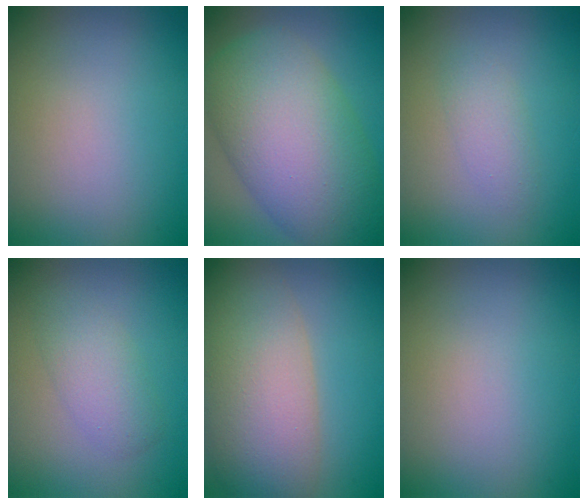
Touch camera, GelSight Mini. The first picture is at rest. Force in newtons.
{"total": 12.8, "press": 12.8, "slide": 0.3}
{"total": 1.8, "press": 1.8, "slide": 0.0}
{"total": 2.9, "press": 2.9, "slide": 0.0}
{"total": 10.1, "press": 10.0, "slide": 0.6}
{"total": 0.0}